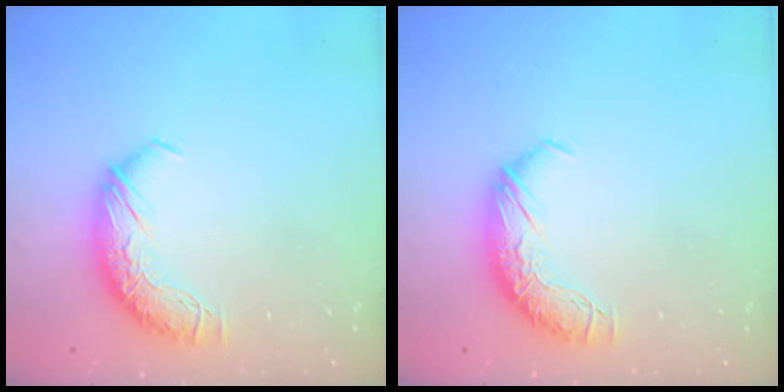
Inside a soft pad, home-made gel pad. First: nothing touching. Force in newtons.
{"total": 0.0}